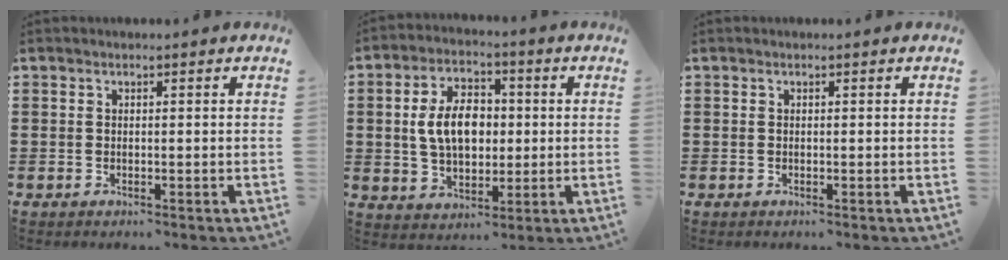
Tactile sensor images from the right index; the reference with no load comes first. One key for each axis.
{"total": 8.6, "fx": 0.5, "fy": 5.5, "fz": 6.6, "tx": -0.130, "ty": 0.009, "tz": 0.002}
{"total": 0.0}